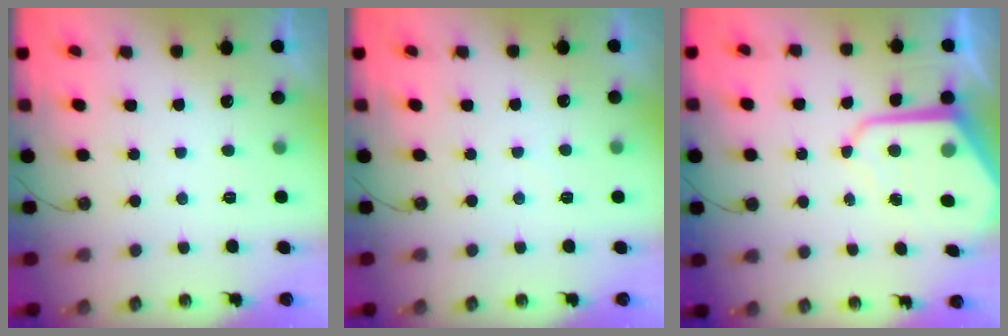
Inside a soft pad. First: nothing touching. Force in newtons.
{"total": 1.8, "press": 1.8, "slide": 0.4}
{"total": 10.1, "press": 10.0, "slide": 0.7}